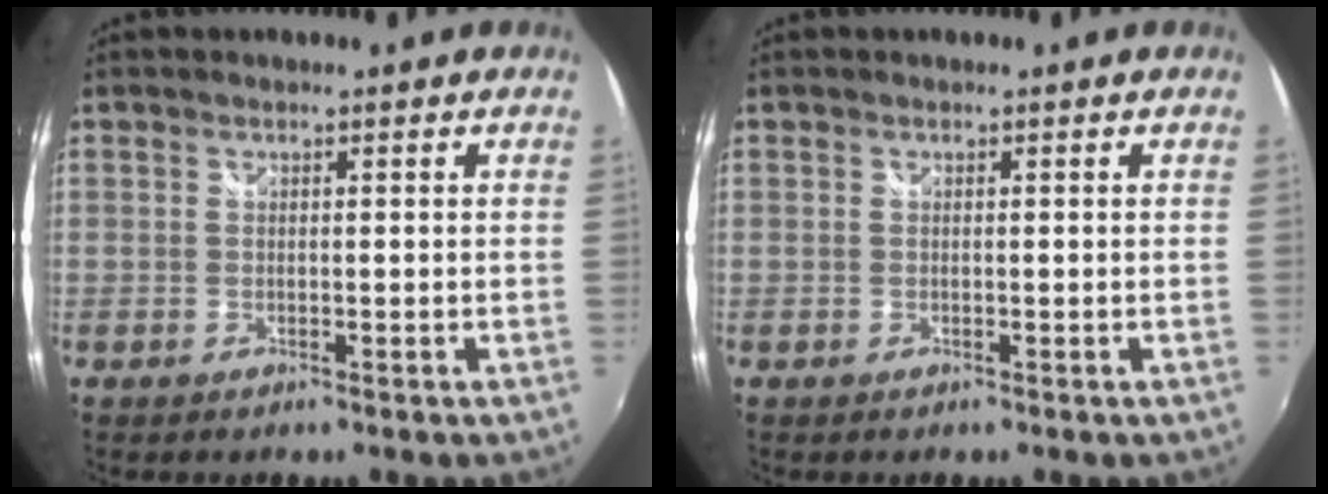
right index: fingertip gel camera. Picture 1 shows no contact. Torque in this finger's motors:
{"motor_torque": [-0.10, 0.09, 0.01, 0.00]}